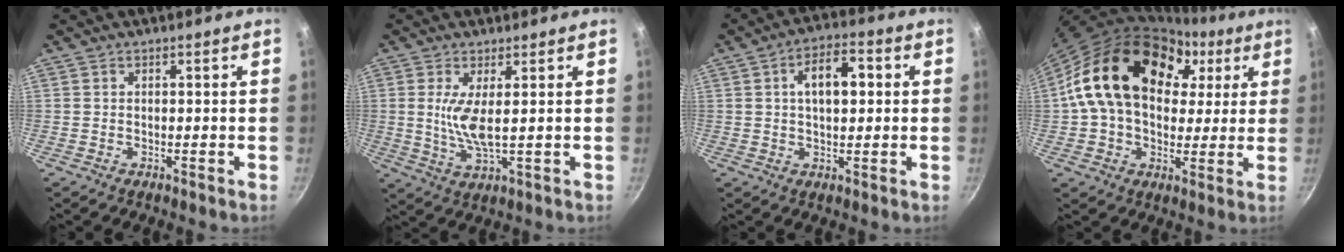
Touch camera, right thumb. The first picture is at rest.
{"total": 6.3, "force": [1.1, 1.6, 6.0], "torque": [-0.130, -0.014, 0.025]}
{"total": 8.7, "force": [1.5, 4.6, 7.1], "torque": [-0.090, 0.016, 0.018]}
{"total": 23.9, "force": [6.1, 16.8, 15.8], "torque": [-0.247, 0.025, 0.092]}